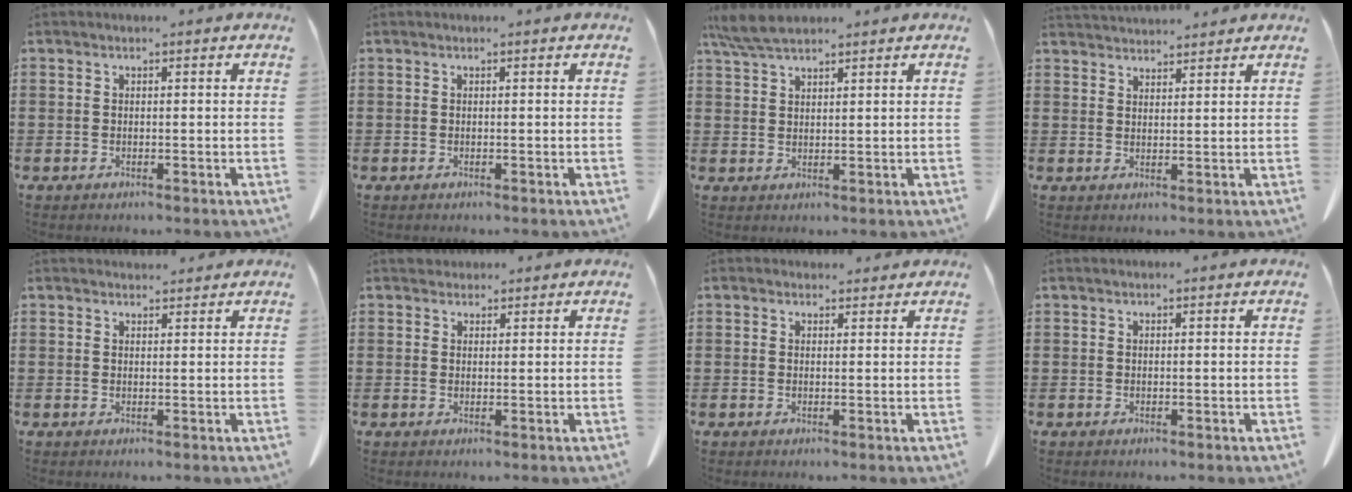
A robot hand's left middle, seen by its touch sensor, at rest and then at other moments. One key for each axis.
{"total": 0.0}
{"total": 4.9, "fx": 3.9, "fy": 1.0, "fz": 2.8, "tx": -0.064, "ty": -0.002, "tz": 0.074}
{"total": 3.0, "fx": 3.0, "fy": 0.2, "fz": 0.1, "tx": -0.009, "ty": -0.007, "tz": 0.058}
{"total": 1.8, "fx": 1.7, "fy": 0.5, "fz": 0.1, "tx": 0.002, "ty": -0.001, "tz": 0.031}
{"total": 1.8, "fx": 1.6, "fy": 0.9, "fz": 0.0, "tx": 0.002, "ty": 0.001, "tz": 0.030}
{"total": 1.5, "fx": 1.3, "fy": 0.6, "fz": 0.1, "tx": 0.003, "ty": 0.001, "tz": 0.024}
{"total": 0.0}